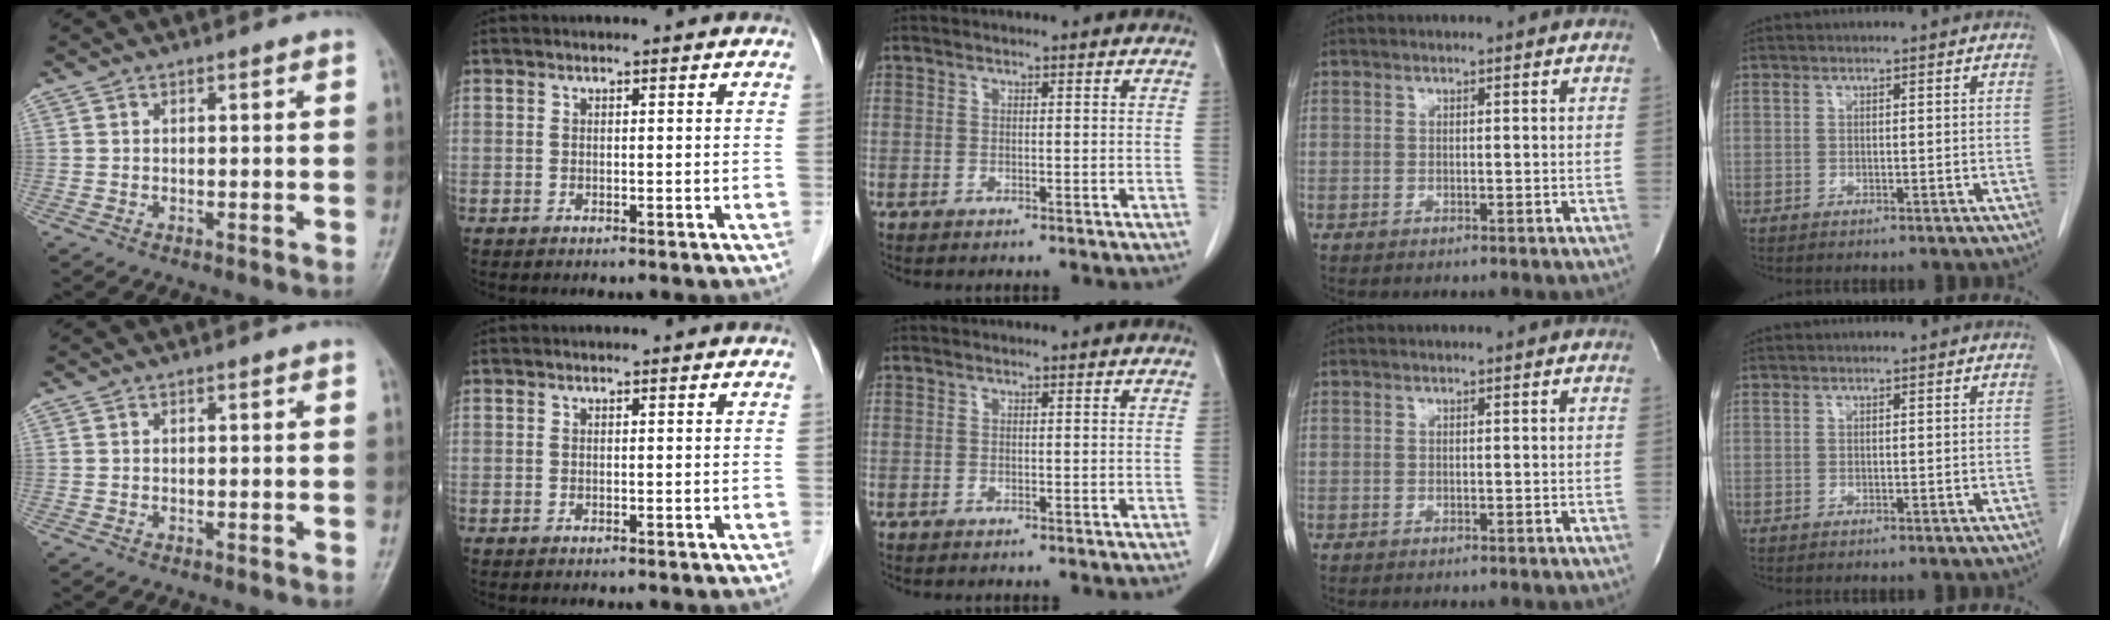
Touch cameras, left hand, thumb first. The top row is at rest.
{}